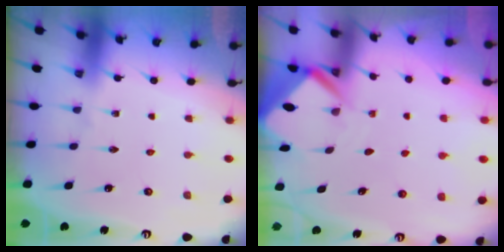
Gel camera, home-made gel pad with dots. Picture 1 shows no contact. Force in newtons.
{"total": 3.3, "press": 3.3, "slide": 0.2}